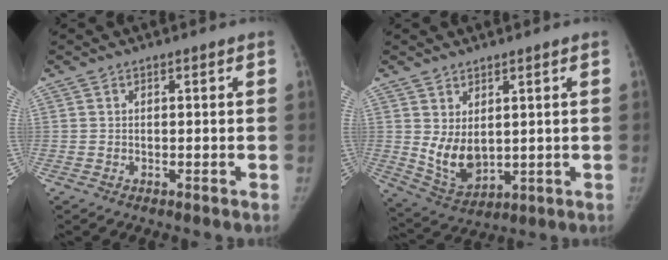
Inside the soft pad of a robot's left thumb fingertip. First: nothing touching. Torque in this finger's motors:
{"motor_torque": [0.13, 0.14, 0.26, -0.26, 0.05]}